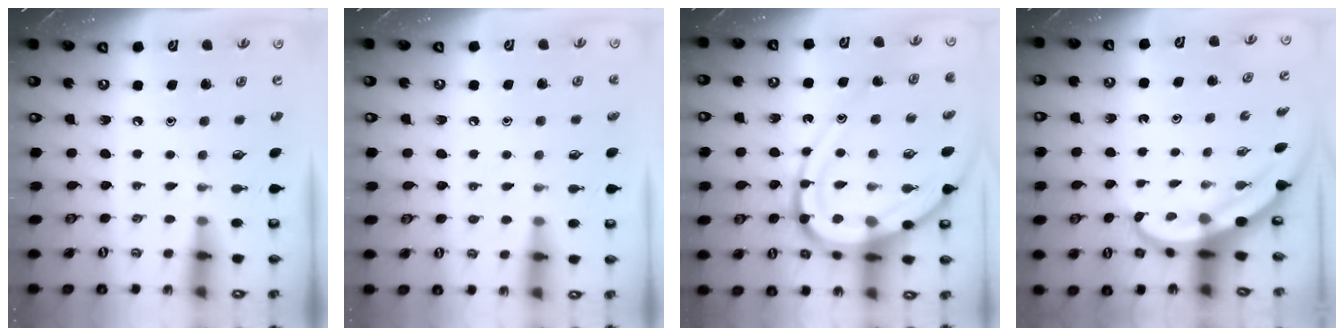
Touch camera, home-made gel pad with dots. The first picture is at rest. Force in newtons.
{"total": 4.1, "press": 4.1, "slide": 0.4}
{"total": 19.1, "press": 19.0, "slide": 2.0}
{"total": 4.5, "press": 4.5, "slide": 0.7}